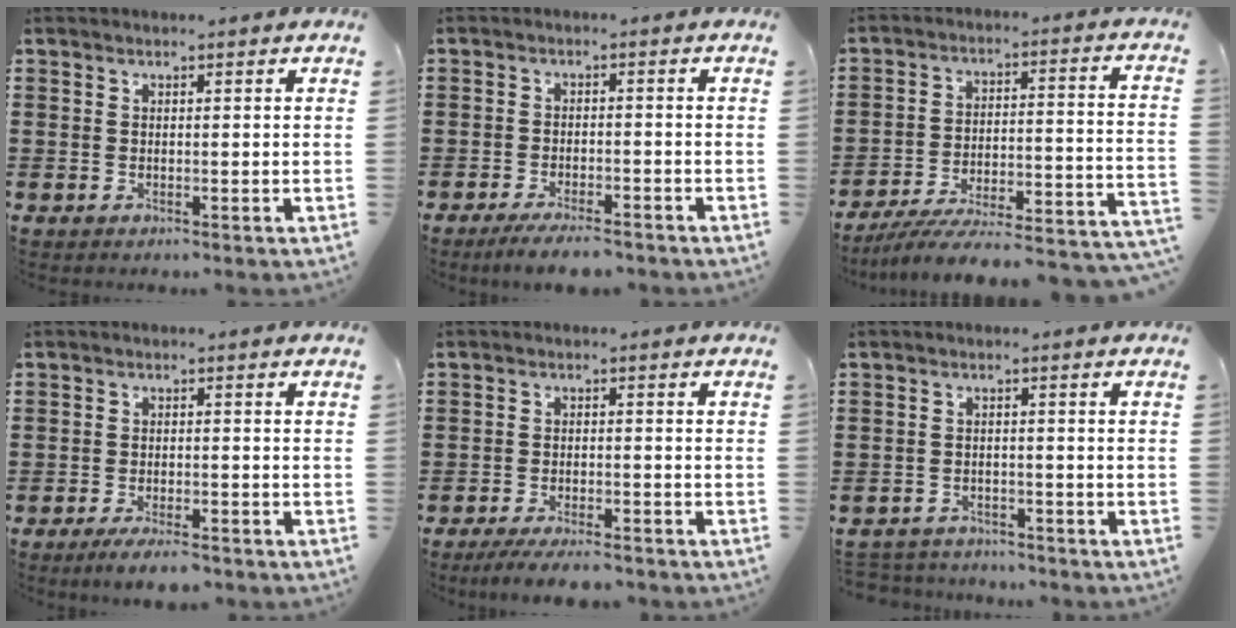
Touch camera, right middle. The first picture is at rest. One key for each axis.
{"total": 3.7, "fx": -3.4, "fy": 0.3, "fz": 1.5, "tx": -0.032, "ty": -0.005, "tz": -0.066}
{"total": 6.4, "fx": -5.6, "fy": 0.1, "fz": 3.0, "tx": -0.048, "ty": -0.014, "tz": -0.114}
{"total": 3.1, "fx": -2.7, "fy": 0.3, "fz": 1.5, "tx": -0.033, "ty": -0.004, "tz": -0.052}
{"total": 3.6, "fx": -3.3, "fy": 0.2, "fz": 1.5, "tx": -0.031, "ty": -0.005, "tz": -0.064}
{"total": 2.3, "fx": -2.3, "fy": 0.2, "fz": -0.2, "tx": -0.005, "ty": -0.004, "tz": -0.051}